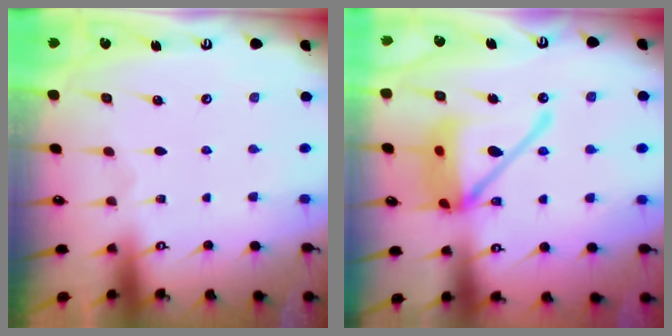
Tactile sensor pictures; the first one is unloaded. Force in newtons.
{"total": 17.8, "press": 17.7, "slide": 2.4}